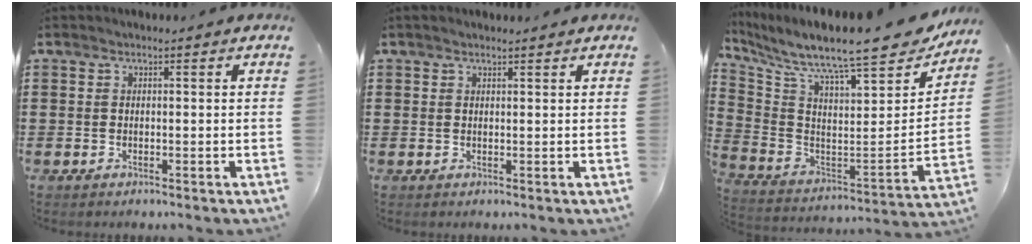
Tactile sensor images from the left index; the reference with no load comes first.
{"total": 0.9, "force": [0.8, 0.1, 0.4], "torque": [-0.009, 0.001, 0.015]}
{"total": 10.5, "force": [9.2, 0.6, 5.0], "torque": [-0.113, -0.088, 0.146]}